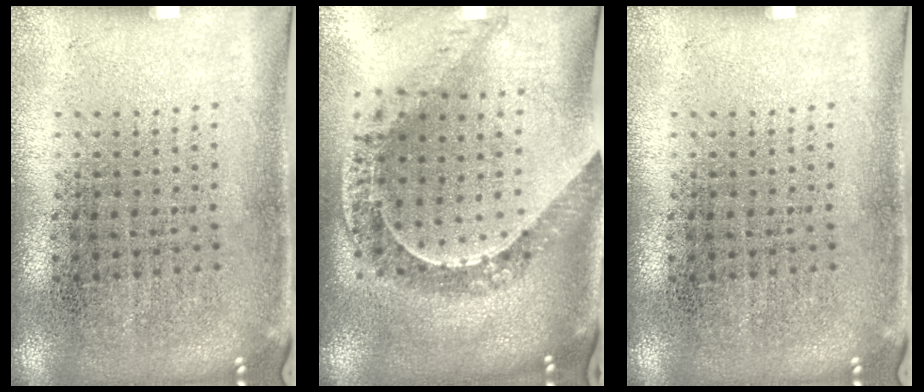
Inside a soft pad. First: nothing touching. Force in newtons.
{"total": 1.1, "press": 1.1, "slide": 0.1}
{"total": 0.0}